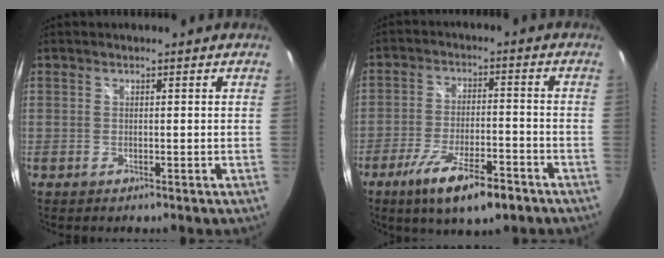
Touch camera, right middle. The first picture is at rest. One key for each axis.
{"total": 14.1, "fx": -8.8, "fy": 2.9, "fz": 10.6, "tx": -0.210, "ty": -0.040, "tz": -0.147}